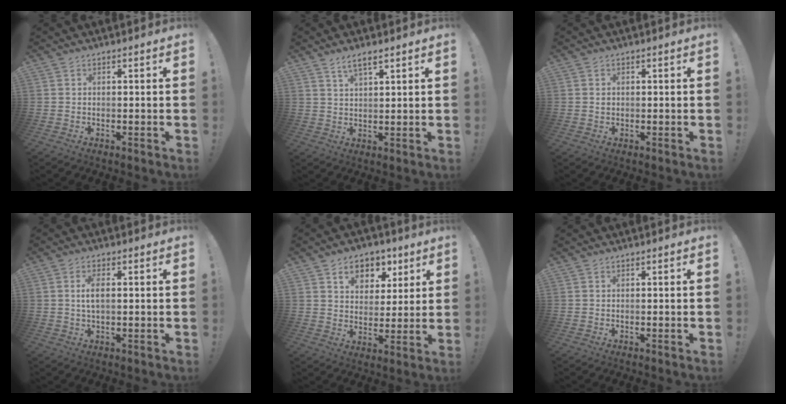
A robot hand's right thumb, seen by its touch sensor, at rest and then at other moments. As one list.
[{"total": 4.2, "force": [3.0, 1.2, 2.7], "torque": [-0.049, -0.014, 0.053]}, {"total": 0.6, "force": [0.0, 0.6, 0.1], "torque": [0.004, 0.000, -0.001]}, {"total": 4.0, "force": [0.5, 1.6, 3.6], "torque": [-0.065, 0.003, 0.008]}, {"total": 9.4, "force": [5.2, 7.0, 3.7], "torque": [-0.051, -0.027, 0.098]}, {"total": 0.0}]